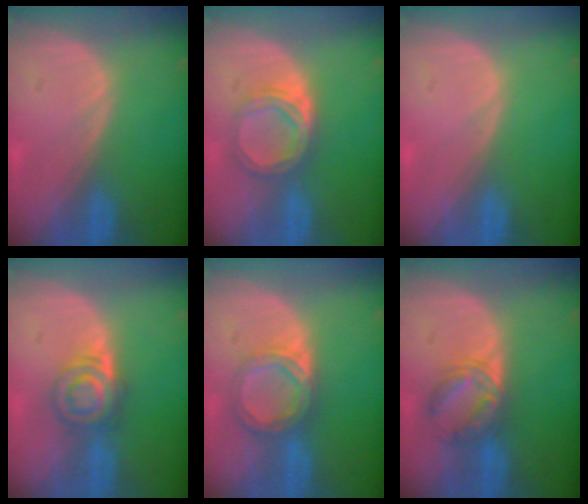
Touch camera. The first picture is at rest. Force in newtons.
{"total": 5.6, "press": 5.0, "slide": 2.6}
{"total": 0.0}
{"total": 6.3, "press": 5.5, "slide": 3.1}
{"total": 5.6, "press": 5.2, "slide": 1.9}
{"total": 5.6, "press": 5.6, "slide": 0.8}